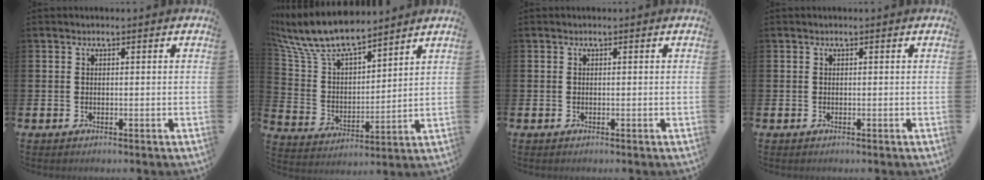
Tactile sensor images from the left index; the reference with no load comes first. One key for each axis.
{"total": 10.0, "fx": 9.0, "fy": 2.5, "fz": 3.6, "tx": -0.109, "ty": -0.052, "tz": 0.160}
{"total": 0.0}
{"total": 0.0}